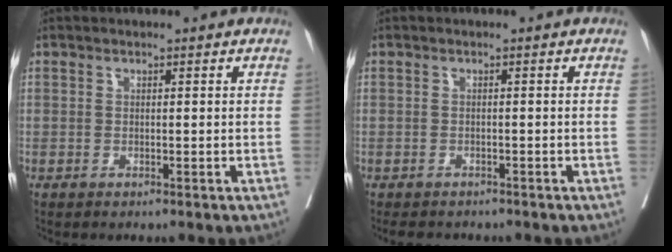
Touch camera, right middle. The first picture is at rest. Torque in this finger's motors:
{"motor_torque": [0.44, -0.44, -0.01, 0.01]}